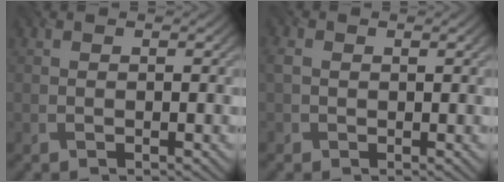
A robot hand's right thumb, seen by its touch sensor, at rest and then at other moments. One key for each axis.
{"total": 2.0, "fx": 0.3, "fy": 1.5, "fz": 1.3, "tx": -0.033, "ty": 0.003, "tz": 0.004}